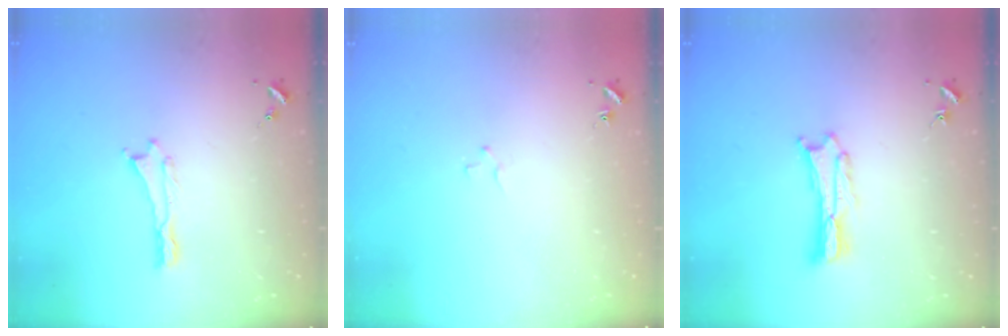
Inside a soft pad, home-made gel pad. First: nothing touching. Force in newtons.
{"total": 1.2, "press": 1.2, "slide": 0.2}
{"total": 1.8, "press": 1.8, "slide": 0.3}